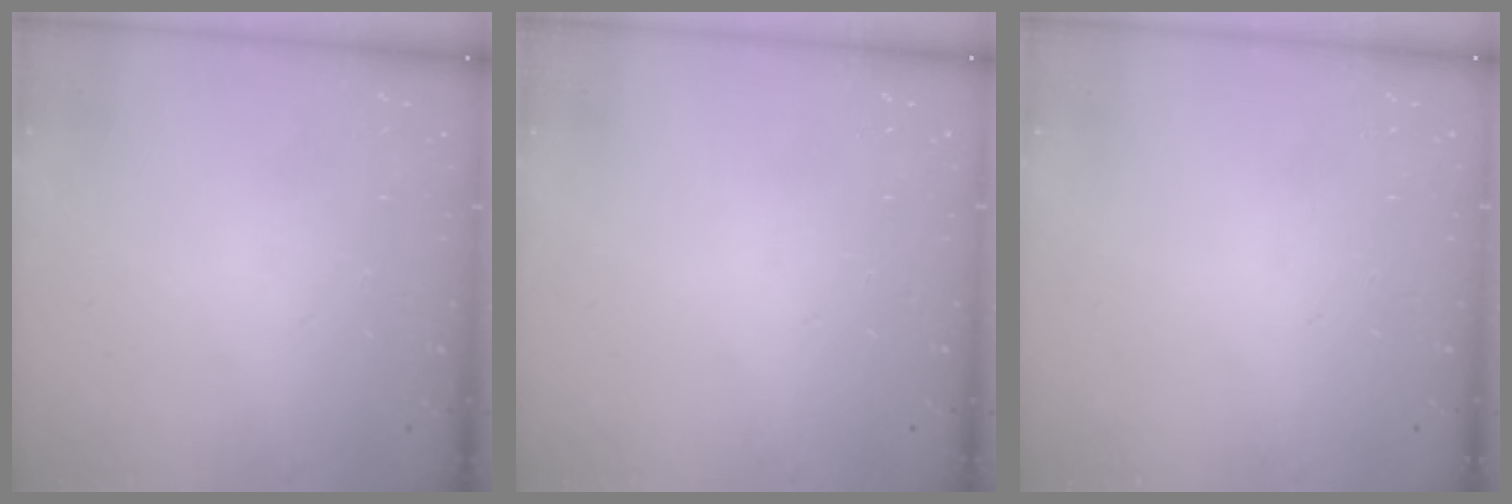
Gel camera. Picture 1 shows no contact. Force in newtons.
{"total": 0.0}
{"total": 0.0}